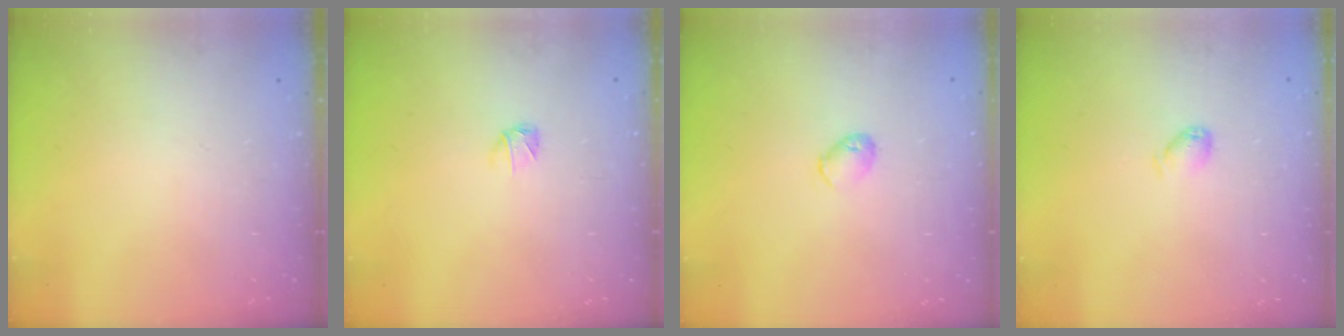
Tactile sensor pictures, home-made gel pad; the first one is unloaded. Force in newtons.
{"total": 2.6, "press": 2.5, "slide": 0.6}
{"total": 4.8, "press": 4.7, "slide": 1.0}
{"total": 3.1, "press": 3.1, "slide": 0.4}